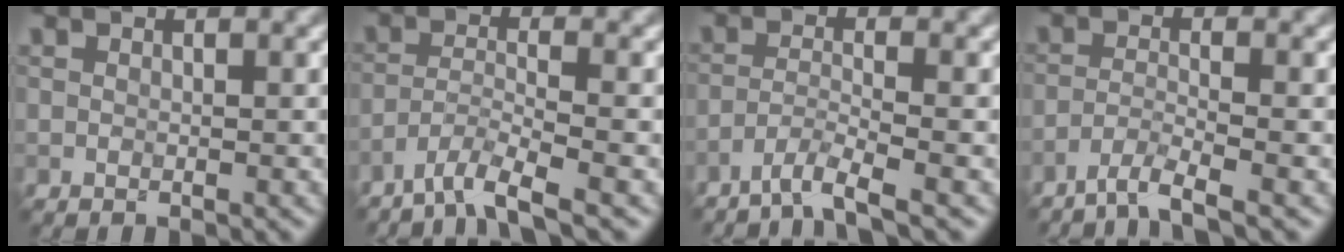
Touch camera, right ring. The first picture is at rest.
{"total": 3.7, "force": [-3.0, 0.2, 2.3], "torque": [-0.041, 0.001, -0.069]}
{"total": 2.9, "force": [-2.3, 0.1, 1.8], "torque": [-0.032, 0.002, -0.056]}
{"total": 2.6, "force": [-2.1, 0.1, 1.6], "torque": [-0.027, 0.001, -0.053]}